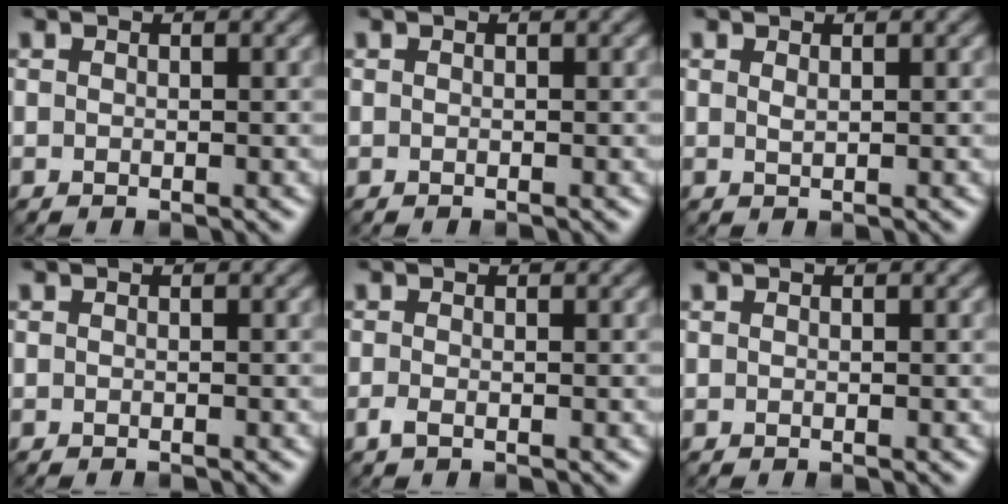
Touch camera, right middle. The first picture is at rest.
{"total": 0.0}
{"total": 0.5, "force": [0.4, 0.1, 0.4], "torque": [-0.009, -0.001, 0.007]}
{"total": 0.7, "force": [-0.6, 0.1, 0.2], "torque": [0.002, 0.000, -0.010]}
{"total": 1.0, "force": [-0.4, 0.4, 0.8], "torque": [-0.020, -0.004, -0.010]}
{"total": 0.0}